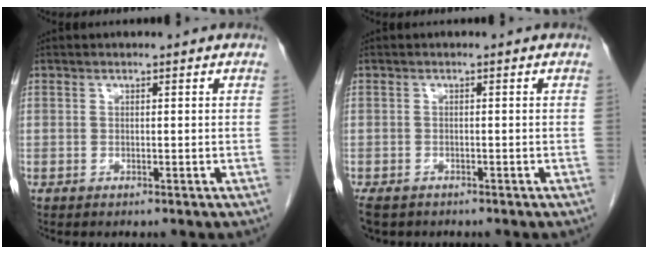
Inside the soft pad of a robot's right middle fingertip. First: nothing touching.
{"total": 4.0, "force": [-3.0, 2.1, 1.5], "torque": [-0.028, -0.005, -0.046]}